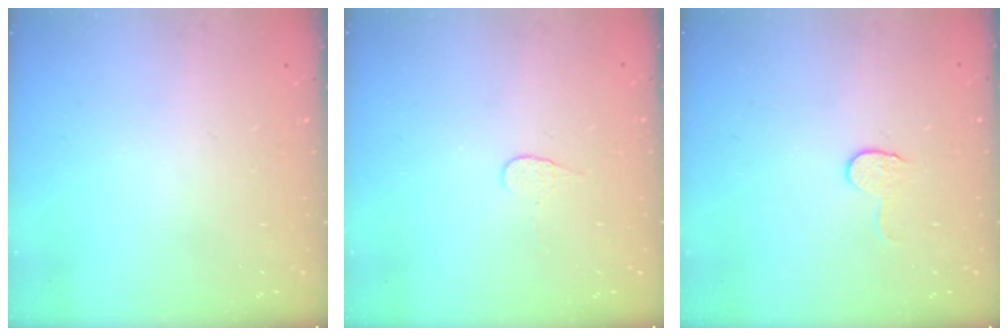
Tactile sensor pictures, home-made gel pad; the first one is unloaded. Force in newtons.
{"total": 3.7, "press": 3.7, "slide": 0.4}
{"total": 4.6, "press": 4.6, "slide": 0.4}